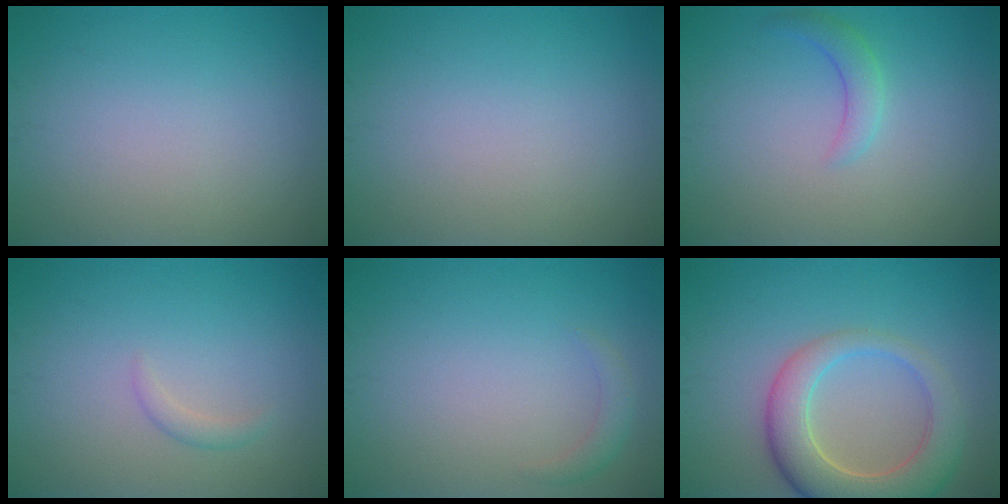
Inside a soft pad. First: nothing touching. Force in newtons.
{"total": 0.0}
{"total": 1.9, "press": 1.9, "slide": 0.1}
{"total": 1.0, "press": 1.0, "slide": 0.1}
{"total": 1.3, "press": 1.2, "slide": 0.1}
{"total": 6.8, "press": 6.8, "slide": 0.7}